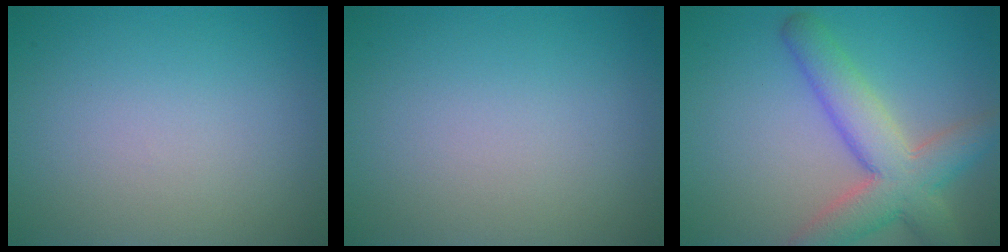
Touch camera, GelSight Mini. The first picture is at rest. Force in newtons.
{"total": 0.0}
{"total": 6.9, "press": 6.9, "slide": 0.3}